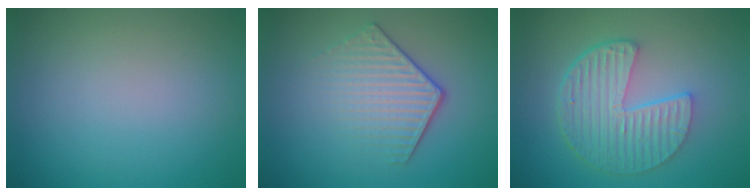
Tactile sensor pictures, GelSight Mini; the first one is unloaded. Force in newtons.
{"total": 4.2, "press": 3.0, "slide": 2.9}
{"total": 6.1, "press": 4.4, "slide": 4.2}